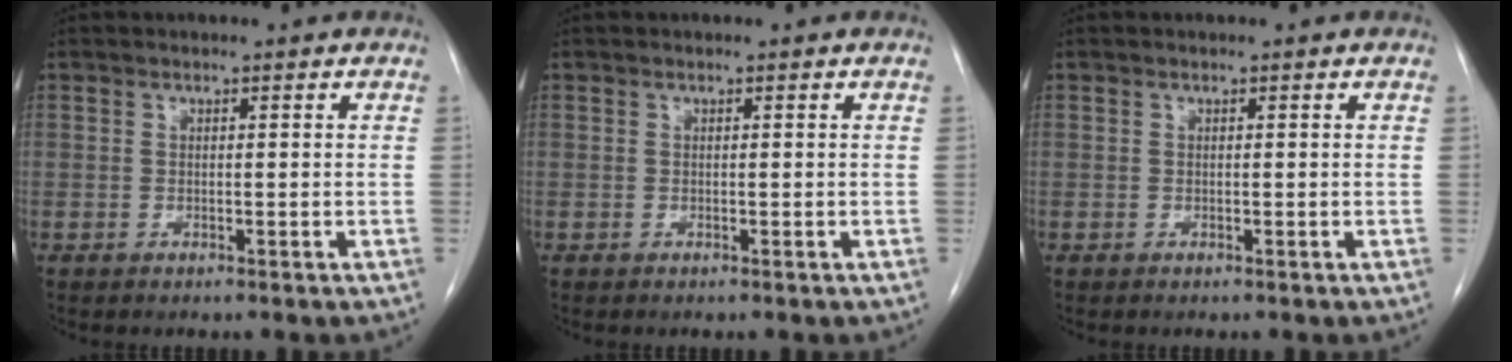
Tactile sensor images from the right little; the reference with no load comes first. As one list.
[{"total": 0.0}, {"total": 0.0}]